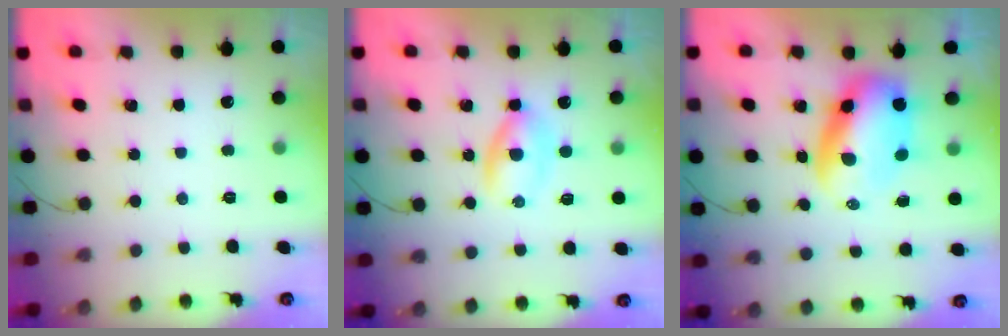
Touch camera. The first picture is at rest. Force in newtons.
{"total": 3.1, "press": 3.0, "slide": 1.0}
{"total": 7.3, "press": 7.1, "slide": 1.9}